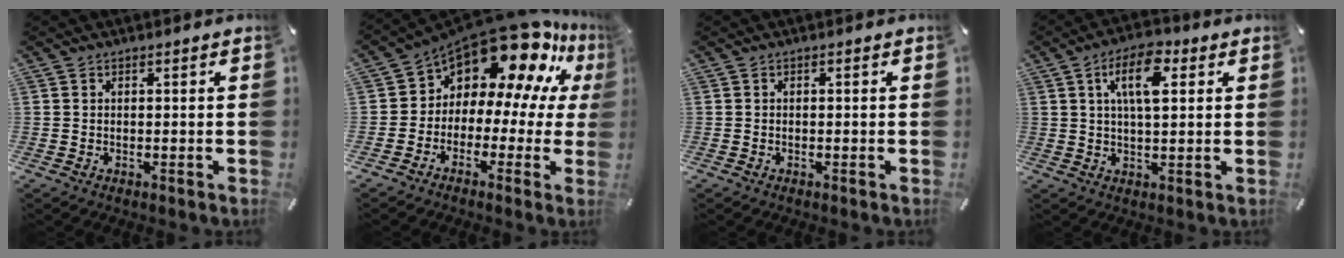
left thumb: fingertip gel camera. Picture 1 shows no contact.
{"total": 14.9, "force": [10.7, 7.5, 7.3], "torque": [-0.129, -0.102, 0.181]}
{"total": 0.0}
{"total": 10.1, "force": [3.9, 4.5, 8.2], "torque": [-0.149, -0.001, 0.063]}